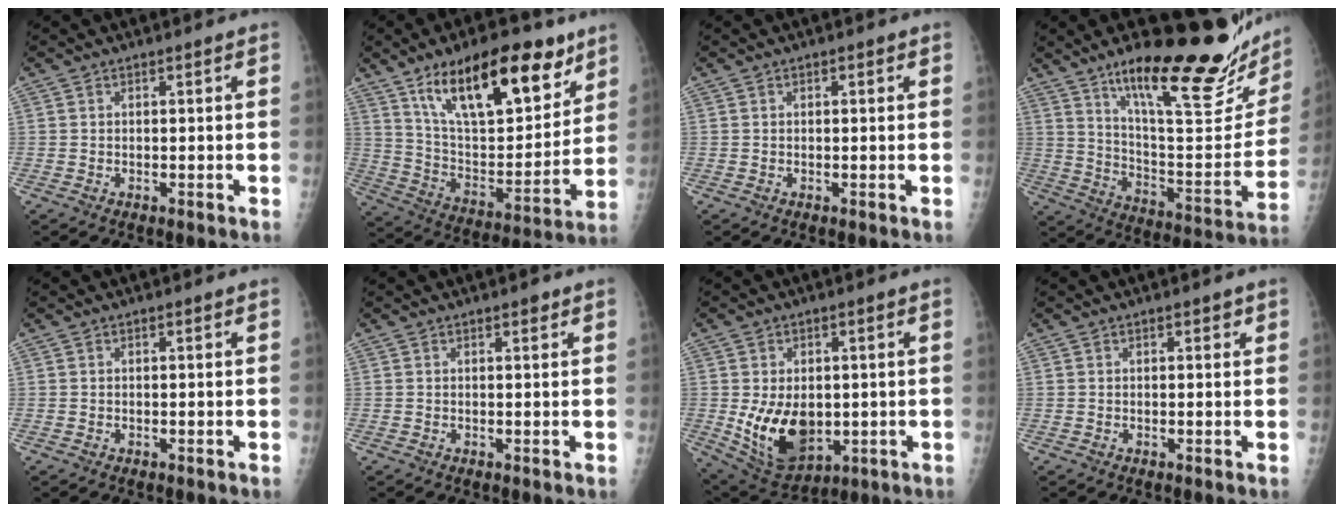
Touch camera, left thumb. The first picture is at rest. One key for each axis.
{"total": 24.9, "fx": 14.7, "fy": 10.2, "fz": 17.4, "tx": -0.233, "ty": -0.045, "tz": 0.254}
{"total": 0.8, "fx": 0.3, "fy": 0.5, "fz": 0.6, "tx": -0.003, "ty": 0.001, "tz": 0.001}
{"total": 28.4, "fx": 19.2, "fy": 6.7, "fz": 19.8, "tx": -0.253, "ty": -0.097, "tz": 0.297}
{"total": 0.0}
{"total": 1.0, "fx": 0.6, "fy": 0.5, "fz": 0.6, "tx": -0.003, "ty": -0.001, "tz": 0.006}
{"total": 13.2, "fx": -1.4, "fy": 8.9, "fz": 9.7, "tx": -0.133, "ty": -0.013, "tz": 0.004}
{"total": 1.0, "fx": 0.5, "fy": 0.6, "fz": 0.6, "tx": 0.002, "ty": 0.001, "tz": 0.003}